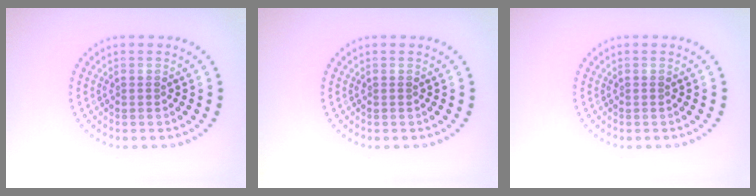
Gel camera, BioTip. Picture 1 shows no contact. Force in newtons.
{"total": 0.0}
{"total": 0.0}